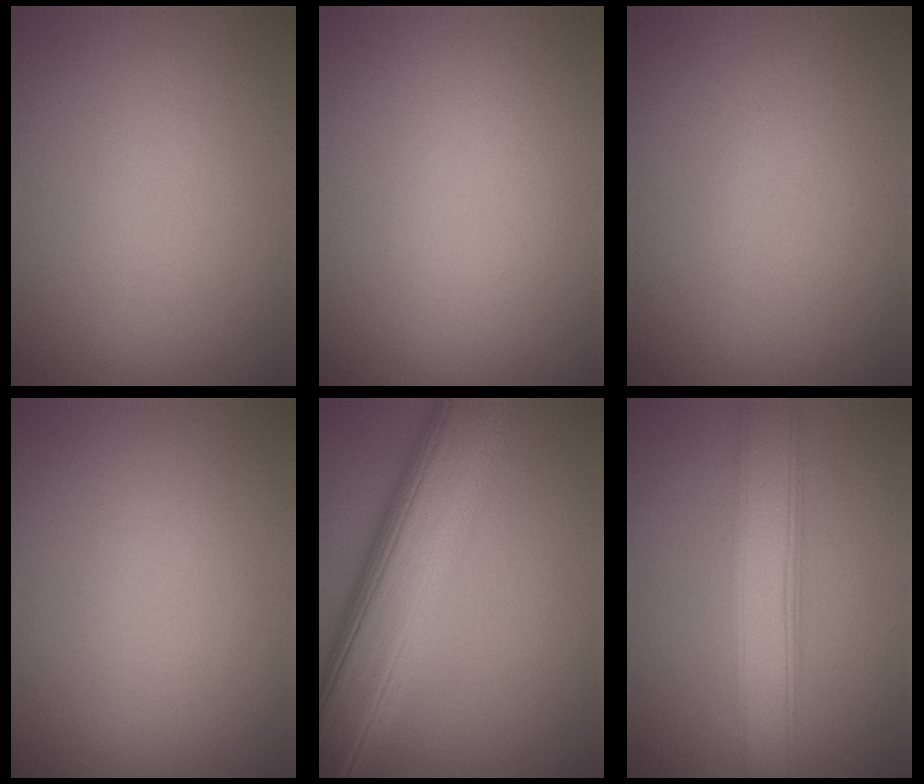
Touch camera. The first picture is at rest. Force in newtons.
{"total": 0.0}
{"total": 0.0}
{"total": 0.0}
{"total": 10.8, "press": 10.8, "slide": 0.2}
{"total": 5.7, "press": 5.7, "slide": 0.3}